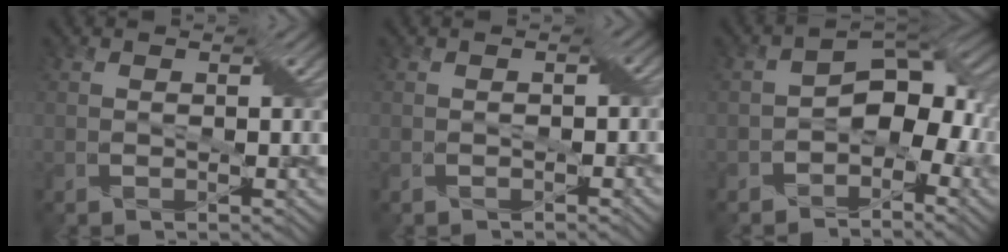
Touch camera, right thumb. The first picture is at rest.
{"total": 0.8, "force": [-0.5, 0.6, 0.3], "torque": [0.004, 0.001, -0.007]}
{"total": 7.1, "force": [-2.6, 4.3, 5.1], "torque": [-0.056, 0.007, -0.059]}